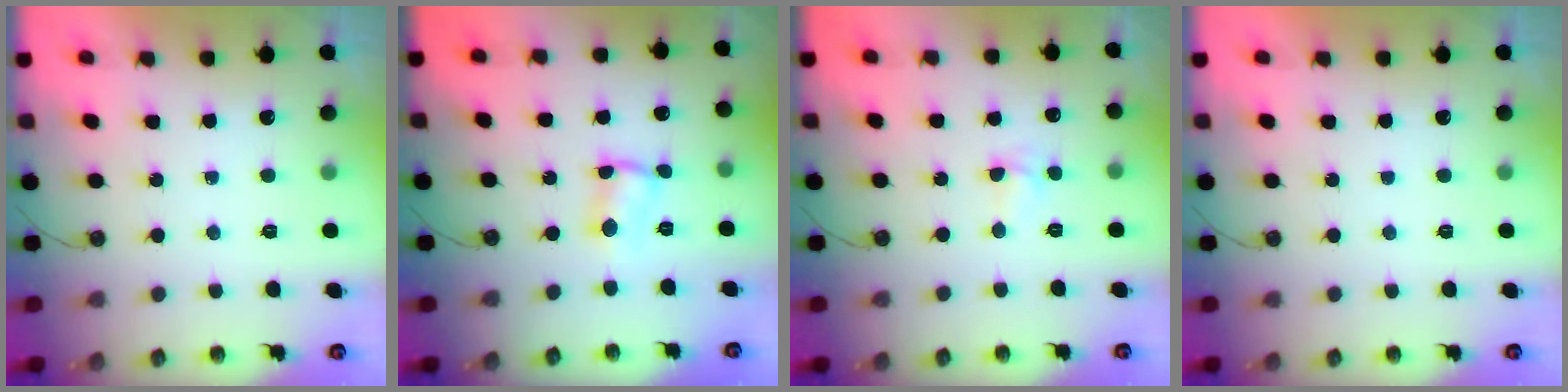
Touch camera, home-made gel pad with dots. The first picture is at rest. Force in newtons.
{"total": 2.3, "press": 2.3, "slide": 0.1}
{"total": 3.8, "press": 3.8, "slide": 0.5}
{"total": 0.0}